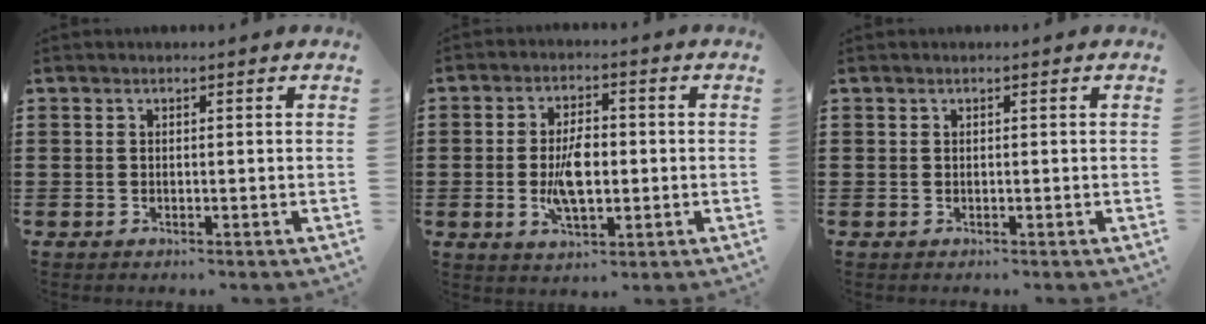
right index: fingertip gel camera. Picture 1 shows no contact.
{"total": 6.8, "force": [-0.7, 3.2, 5.9], "torque": [-0.119, -0.004, -0.019]}
{"total": 0.0}